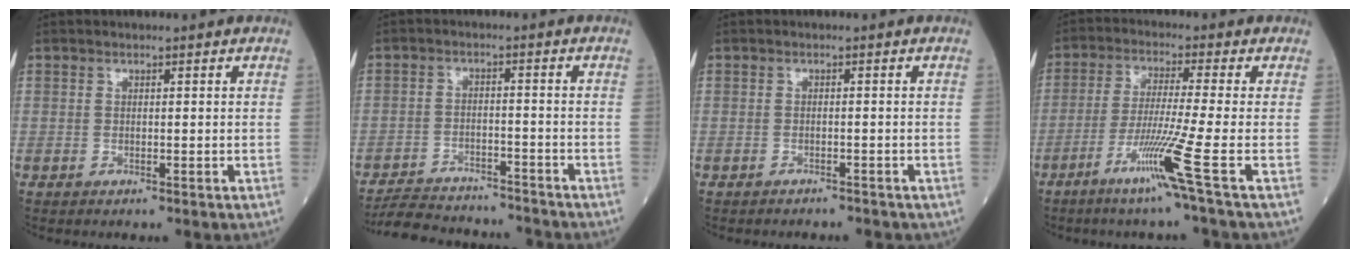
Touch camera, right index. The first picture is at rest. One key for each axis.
{"total": 12.0, "fx": -11.5, "fy": 2.5, "fz": 2.6, "tx": -0.044, "ty": 0.009, "tz": -0.171}
{"total": 3.5, "fx": -3.1, "fy": 1.3, "fz": 0.7, "tx": -0.012, "ty": 0.000, "tz": -0.035}
{"total": 8.7, "fx": -4.1, "fy": -2.8, "fz": 7.1, "tx": -0.136, "ty": -0.028, "tz": -0.087}